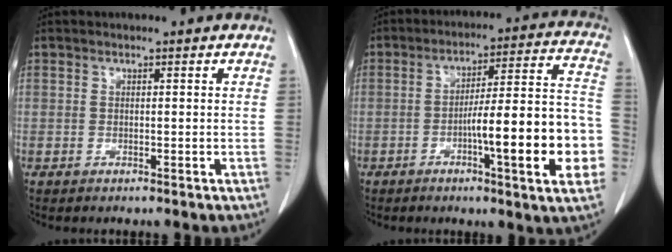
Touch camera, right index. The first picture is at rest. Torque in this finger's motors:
{"motor_torque": [1.80, -0.34, 0.91, 0.19]}